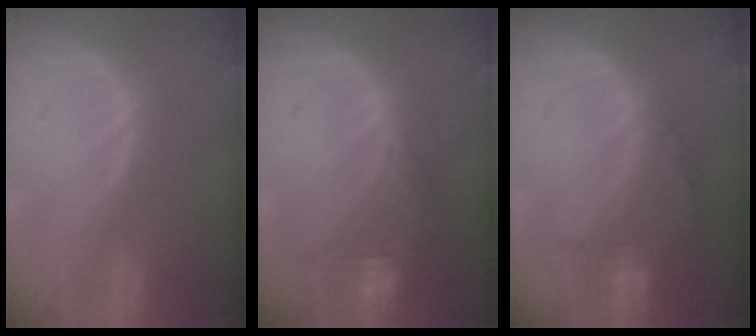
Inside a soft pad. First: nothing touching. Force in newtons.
{"total": 8.3, "press": 7.2, "slide": 4.0}
{"total": 6.6, "press": 6.2, "slide": 2.4}